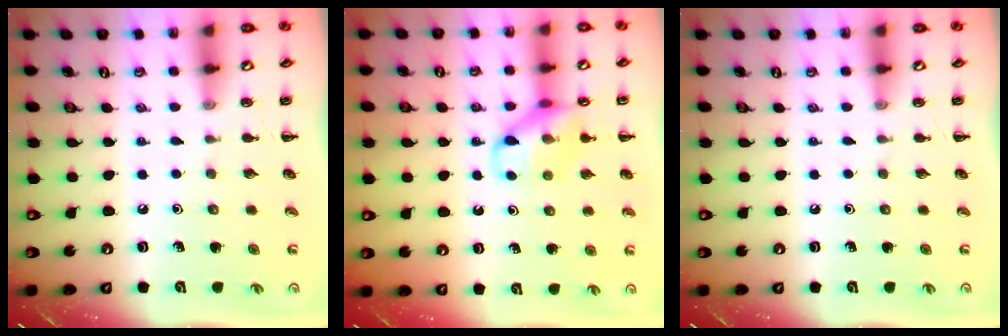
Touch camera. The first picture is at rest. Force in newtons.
{"total": 13.2, "press": 13.2, "slide": 1.2}
{"total": 0.0}